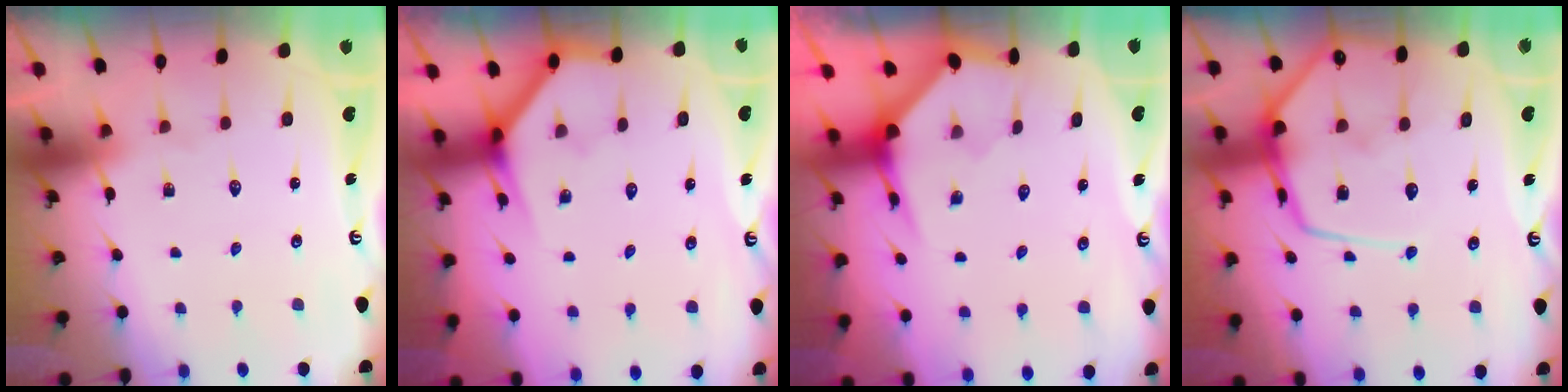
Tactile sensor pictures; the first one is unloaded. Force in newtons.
{"total": 3.8, "press": 3.8, "slide": 0.3}
{"total": 3.9, "press": 3.9, "slide": 0.4}
{"total": 14.0, "press": 14.0, "slide": 1.4}